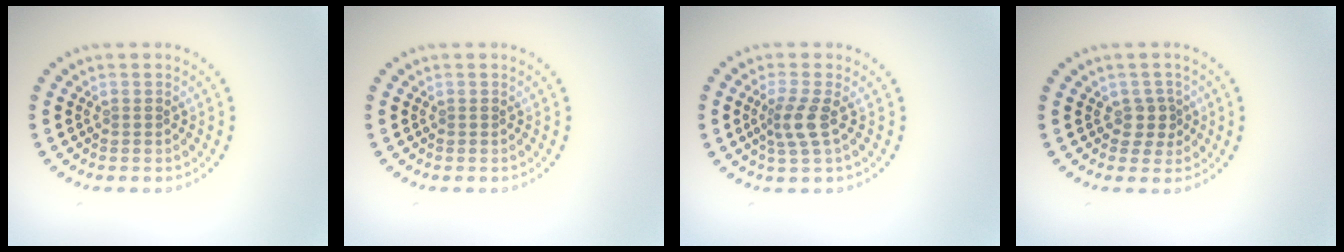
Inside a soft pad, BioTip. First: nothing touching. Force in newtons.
{"total": 0.0}
{"total": 2.5, "press": 2.0, "slide": 1.6}
{"total": 1.8, "press": 1.5, "slide": 1.1}